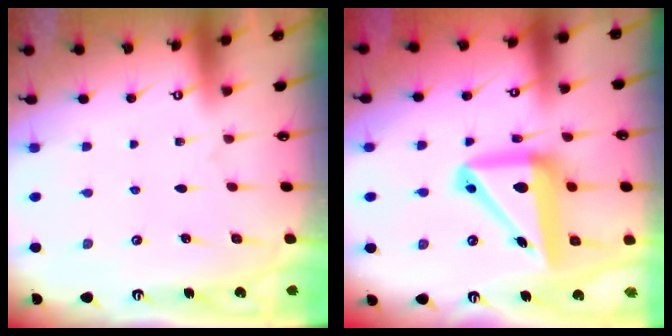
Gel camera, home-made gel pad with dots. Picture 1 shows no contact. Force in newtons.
{"total": 16.1, "press": 15.9, "slide": 2.5}